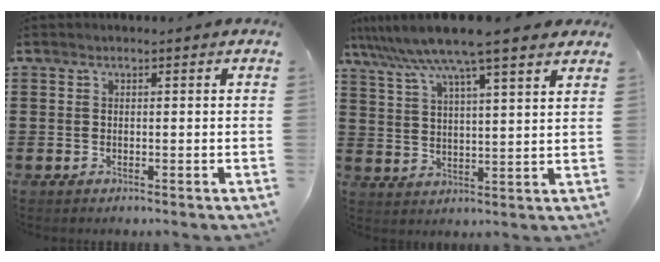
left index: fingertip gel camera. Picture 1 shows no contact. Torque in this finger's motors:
{"motor_torque": [2.14, 0.00, 0.65, 0.21]}